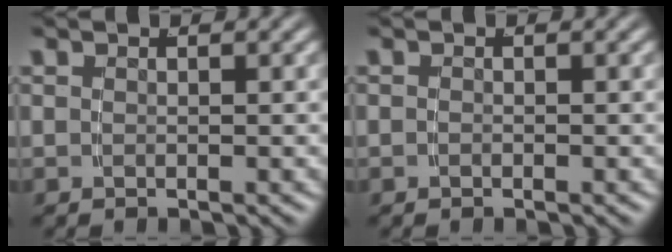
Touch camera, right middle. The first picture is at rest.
{"total": 0.0}